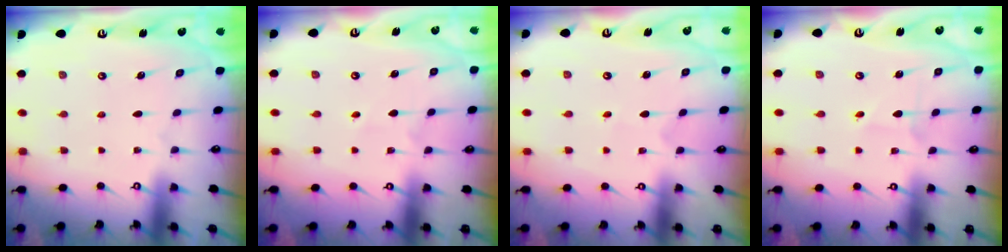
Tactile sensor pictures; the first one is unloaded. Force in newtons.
{"total": 2.3, "press": 2.2, "slide": 0.7}
{"total": 0.7, "press": 0.7, "slide": 0.0}
{"total": 1.4, "press": 1.4, "slide": 0.1}